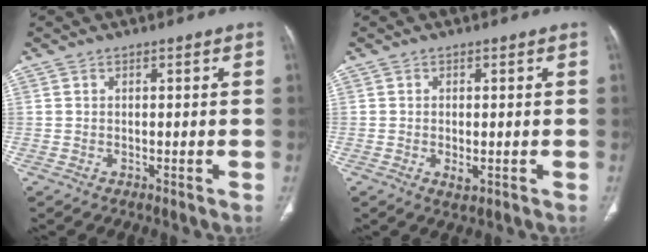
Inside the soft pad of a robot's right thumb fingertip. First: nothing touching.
{"total": 2.1, "force": [-0.5, 1.1, 1.8], "torque": [-0.033, -0.005, -0.006]}